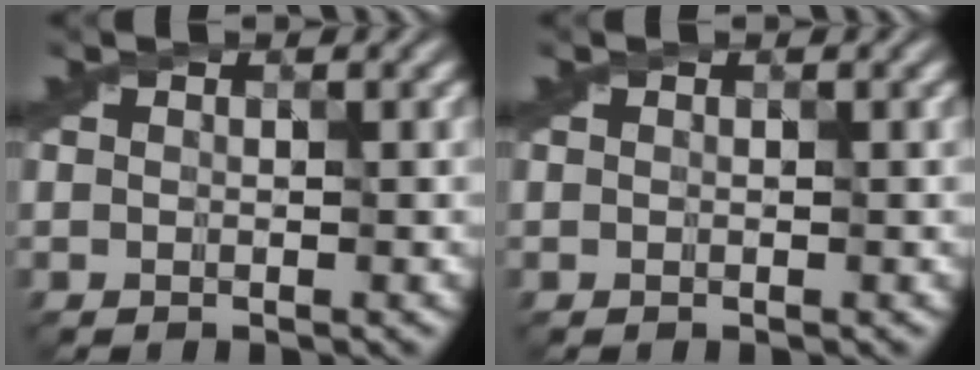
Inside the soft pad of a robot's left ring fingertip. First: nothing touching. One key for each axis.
{"total": 0.0}